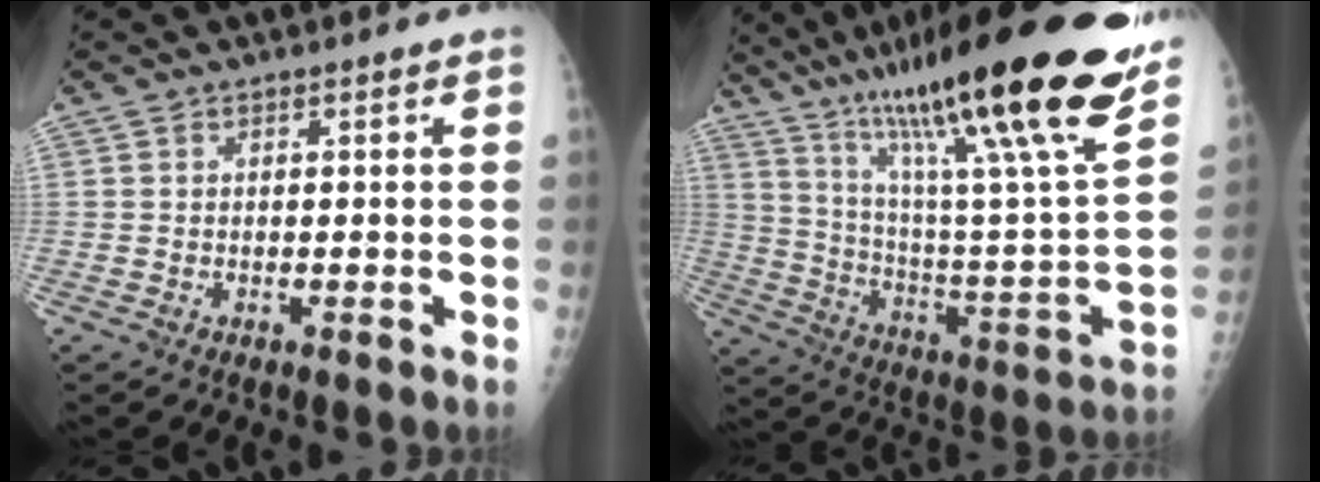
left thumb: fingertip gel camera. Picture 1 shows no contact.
{"total": 34.2, "force": [22.5, 3.8, 25.6], "torque": [-0.384, -0.064, 0.362]}